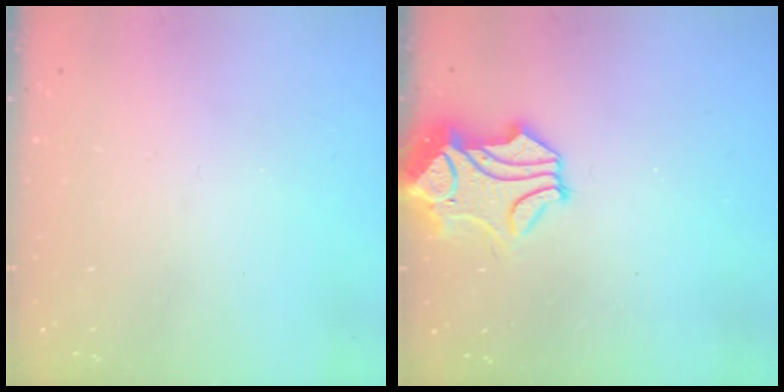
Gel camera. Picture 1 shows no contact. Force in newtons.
{"total": 1.6, "press": 0.9, "slide": 1.3}